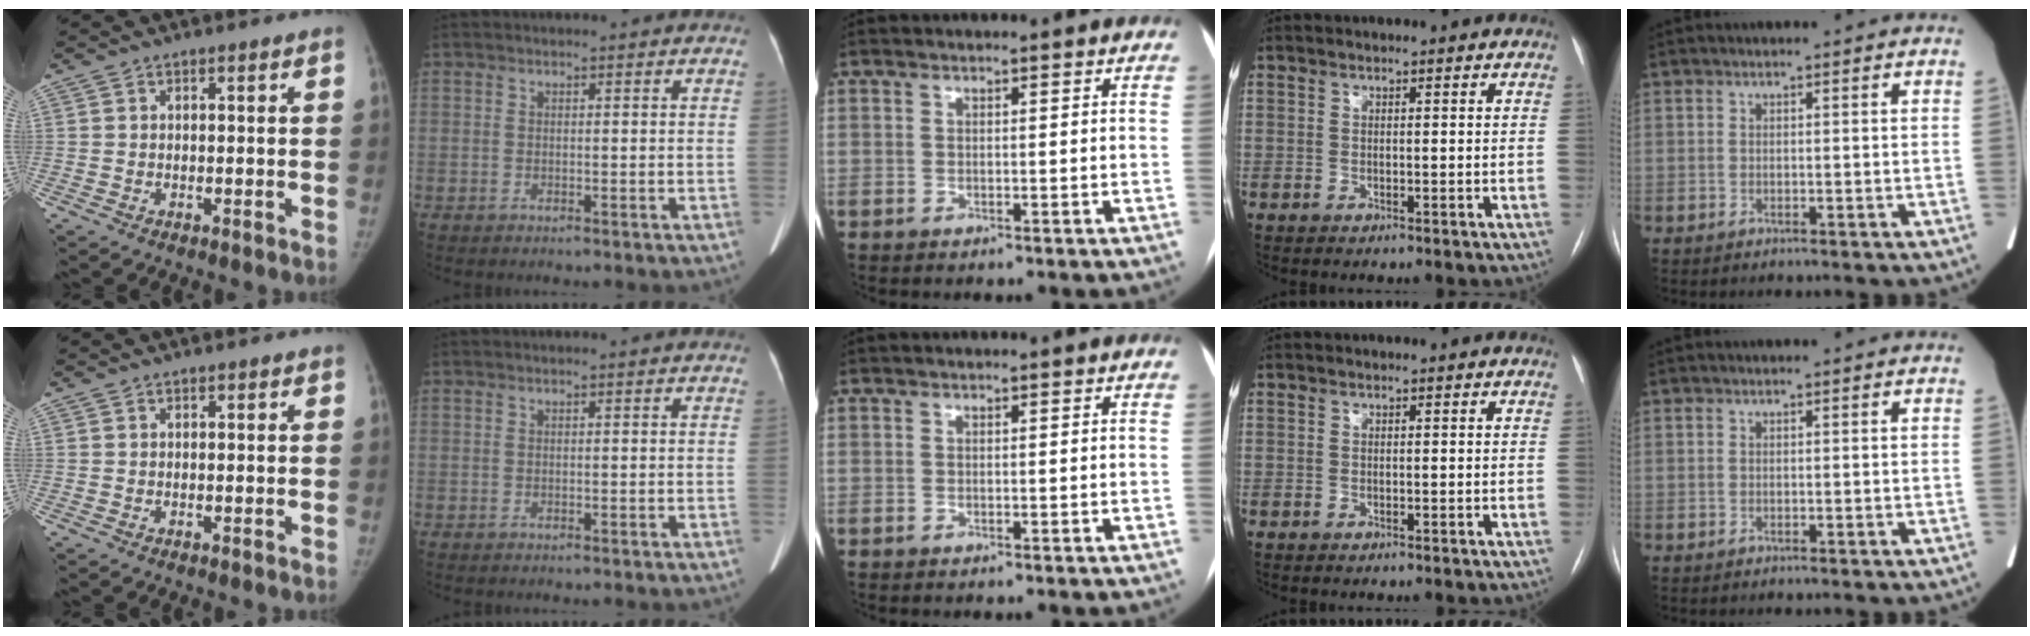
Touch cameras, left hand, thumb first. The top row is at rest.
{}